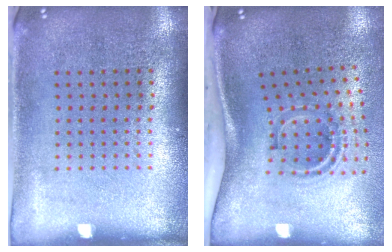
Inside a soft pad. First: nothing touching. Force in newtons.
{"total": 1.9, "press": 1.2, "slide": 1.5}